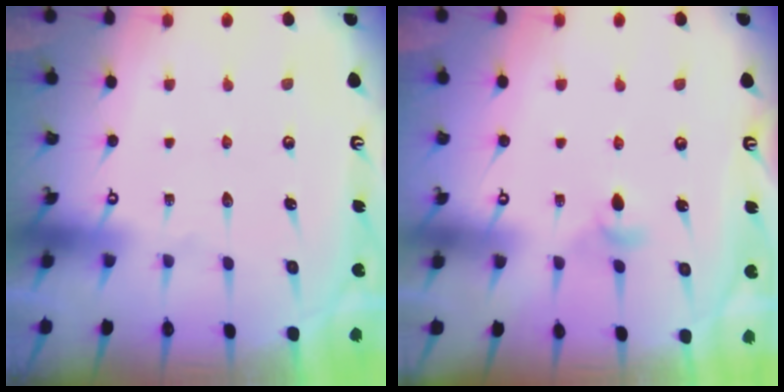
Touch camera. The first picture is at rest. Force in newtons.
{"total": 3.2, "press": 3.1, "slide": 0.8}